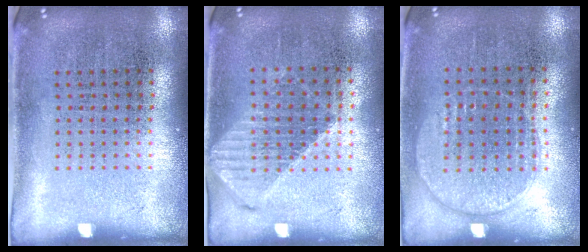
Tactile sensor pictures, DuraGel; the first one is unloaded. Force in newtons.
{"total": 1.2, "press": 1.1, "slide": 0.5}
{"total": 1.0, "press": 0.9, "slide": 0.4}